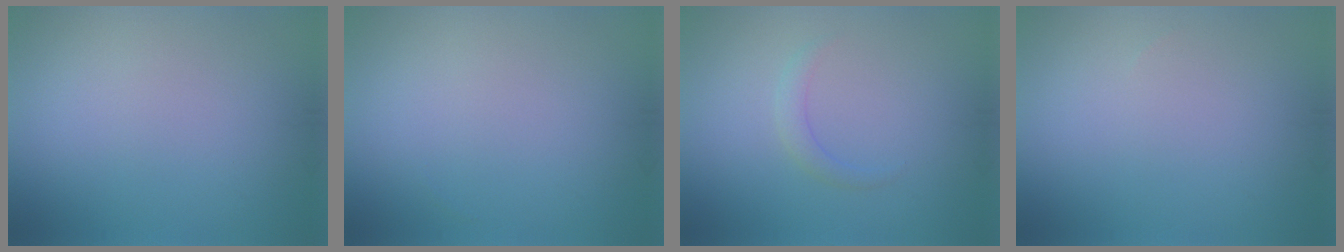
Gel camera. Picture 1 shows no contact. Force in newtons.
{"total": 0.0}
{"total": 1.2, "press": 1.2, "slide": 0.1}
{"total": 0.0}